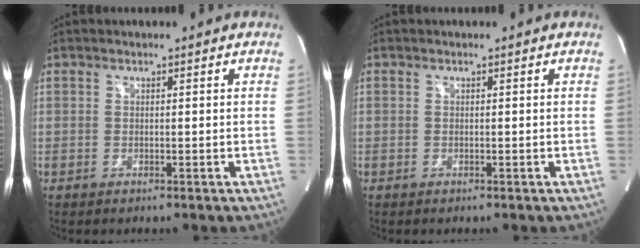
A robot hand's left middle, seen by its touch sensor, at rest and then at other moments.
{"total": 0.0}